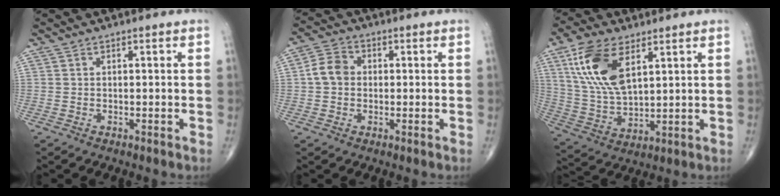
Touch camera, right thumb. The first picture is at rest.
{"total": 5.4, "force": [0.0, 4.4, 3.1], "torque": [-0.050, 0.015, -0.008]}
{"total": 14.4, "force": [6.4, 6.9, 10.9], "torque": [-0.213, -0.020, 0.131]}